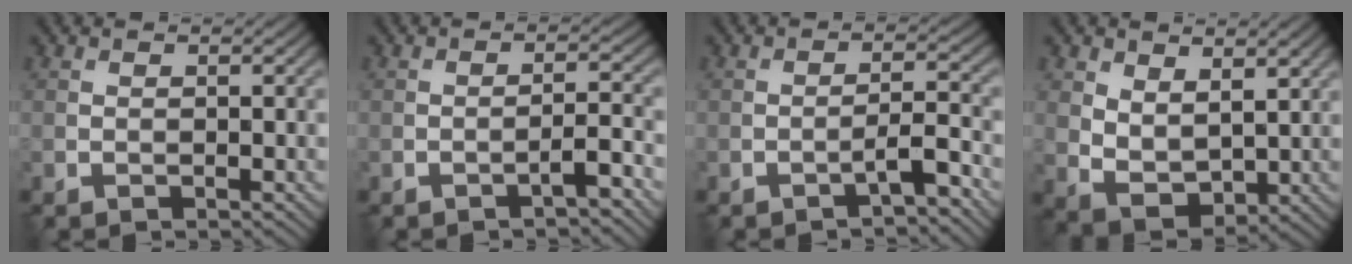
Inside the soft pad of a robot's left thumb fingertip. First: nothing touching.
{"total": 2.5, "force": [-1.6, 0.3, 1.9], "torque": [-0.030, 0.013, -0.032]}
{"total": 3.1, "force": [-2.0, 0.4, 2.3], "torque": [-0.041, 0.015, -0.042]}
{"total": 6.1, "force": [3.1, 3.7, 3.7], "torque": [-0.090, -0.014, 0.062]}